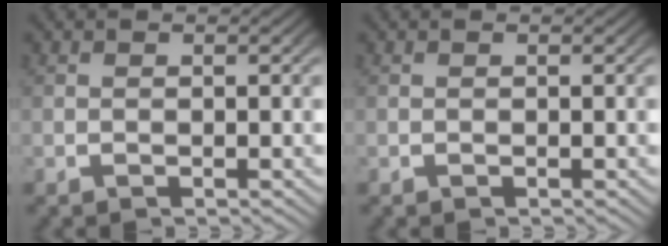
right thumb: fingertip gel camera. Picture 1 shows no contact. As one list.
[{"total": 0.0}]